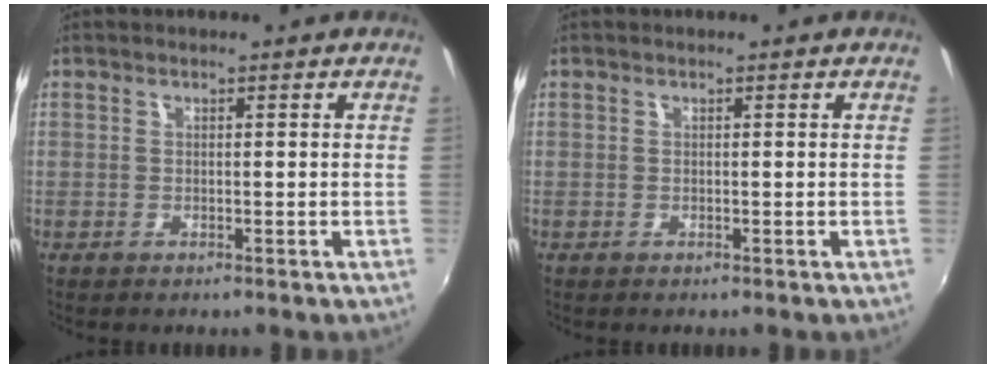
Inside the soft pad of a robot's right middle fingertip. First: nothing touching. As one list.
[{"total": 0.0}]